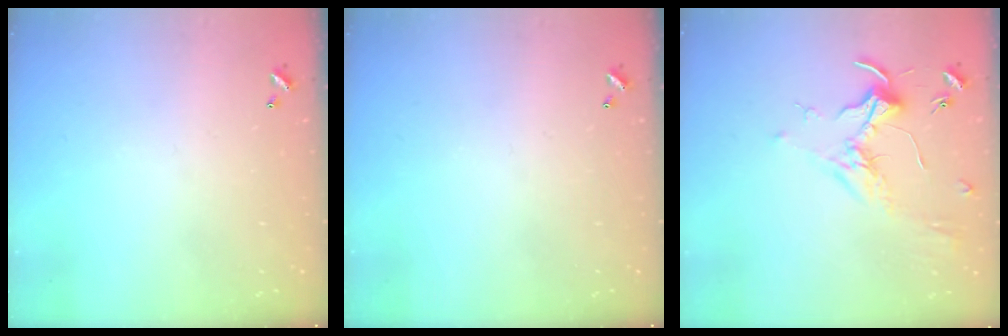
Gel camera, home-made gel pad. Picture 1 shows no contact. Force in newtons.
{"total": 0.0}
{"total": 1.7, "press": 1.5, "slide": 0.7}